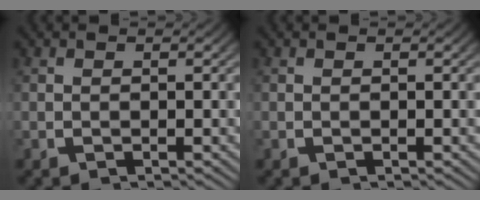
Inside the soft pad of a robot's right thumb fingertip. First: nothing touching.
{"total": 0.0}